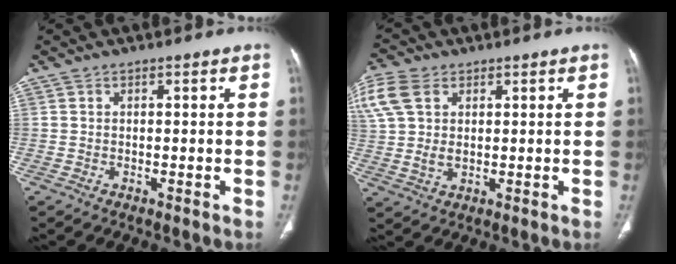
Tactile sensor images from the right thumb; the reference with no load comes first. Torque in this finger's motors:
{"motor_torque": [0.25, 1.61, 0.52, -0.42, 0.22]}